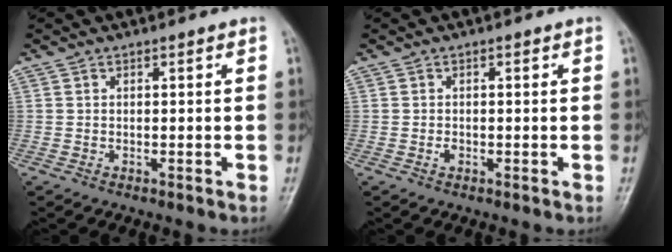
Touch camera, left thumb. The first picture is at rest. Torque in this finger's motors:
{"motor_torque": [0.21, 0.34, 0.33, -0.09, 0.01]}